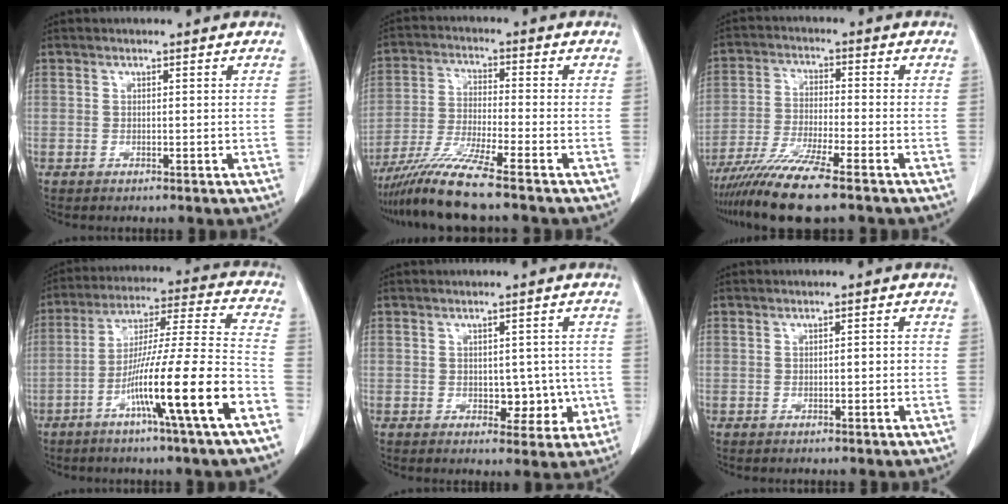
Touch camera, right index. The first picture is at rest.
{"total": 9.4, "force": [-7.5, -1.3, 5.6], "torque": [-0.112, -0.031, -0.142]}
{"total": 10.2, "force": [-7.8, 0.1, 6.6], "torque": [-0.123, -0.031, -0.141]}
{"total": 17.5, "force": [-7.9, -1.0, 15.5], "torque": [-0.270, -0.011, -0.137]}
{"total": 5.0, "force": [-0.7, 3.4, 3.6], "torque": [-0.031, 0.011, 0.000]}
{"total": 1.2, "force": [-0.3, 0.4, 1.1], "torque": [-0.015, 0.003, -0.003]}